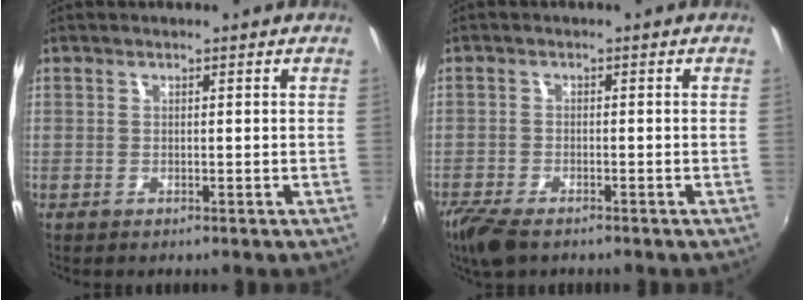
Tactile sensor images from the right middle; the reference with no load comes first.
{"total": 6.2, "force": [-4.7, 2.2, 3.5], "torque": [-0.093, -0.026, -0.091]}